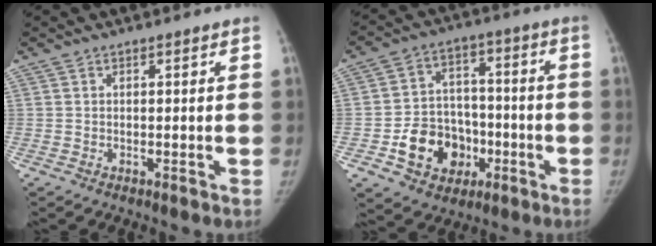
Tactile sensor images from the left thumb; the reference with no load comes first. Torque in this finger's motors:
{"motor_torque": [-0.12, 0.23, 0.46, 0.43, 0.02]}